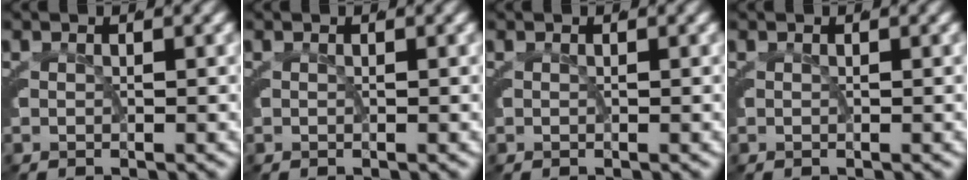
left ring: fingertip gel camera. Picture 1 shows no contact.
{"total": 0.0}
{"total": 0.0}
{"total": 0.0}